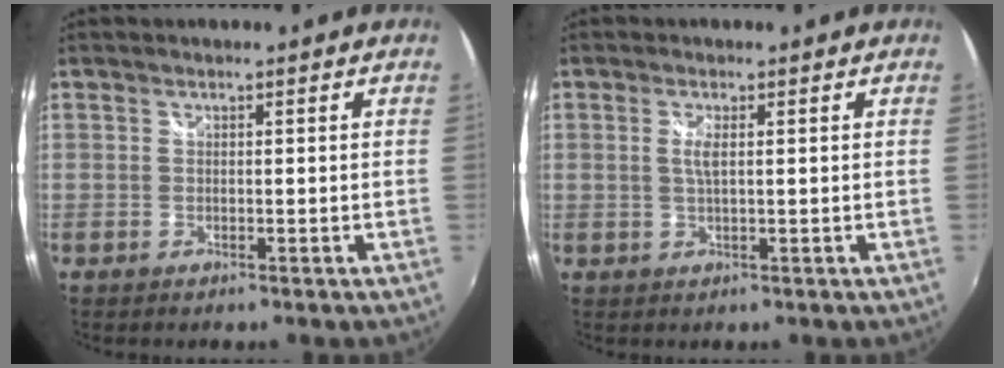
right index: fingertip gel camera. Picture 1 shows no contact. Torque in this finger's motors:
{"motor_torque": [-0.02, 0.04, 0.02, 0.05]}